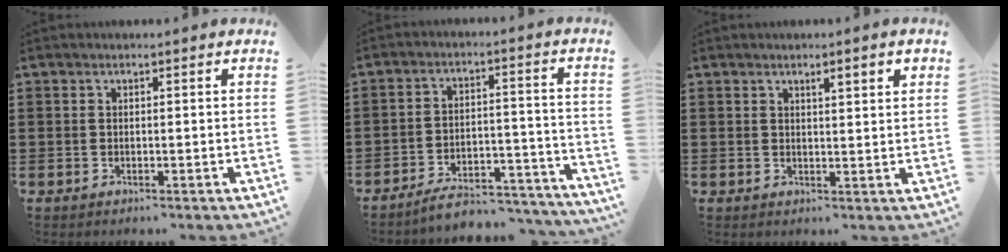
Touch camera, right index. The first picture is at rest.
{"total": 5.4, "force": [-5.1, 0.8, 1.8], "torque": [-0.027, 0.001, -0.097]}
{"total": 2.2, "force": [1.2, 0.3, 1.8], "torque": [-0.036, 0.001, 0.019]}